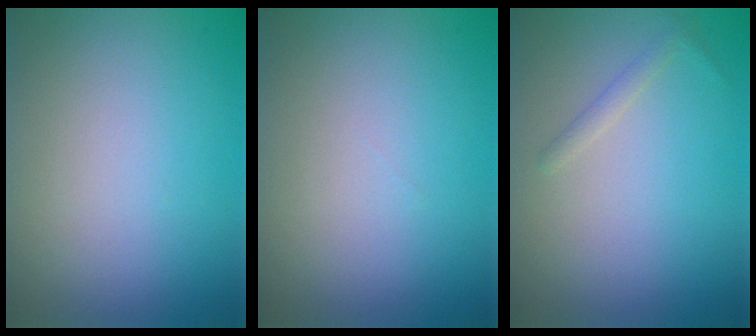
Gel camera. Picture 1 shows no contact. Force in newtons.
{"total": 0.0}
{"total": 0.9, "press": 0.9, "slide": 0.1}